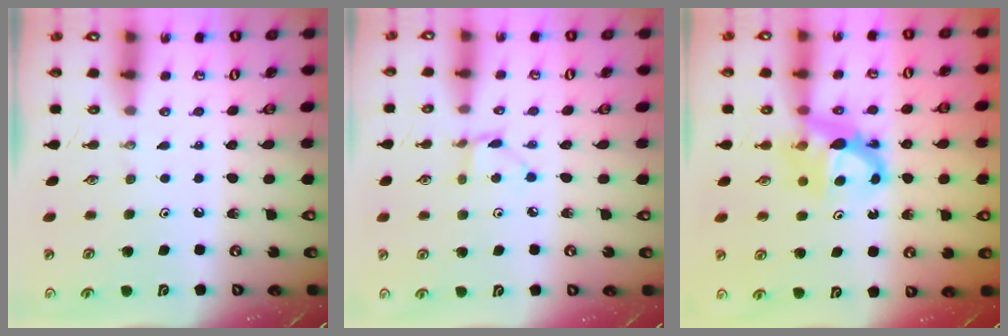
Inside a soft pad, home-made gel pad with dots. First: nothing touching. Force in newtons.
{"total": 2.8, "press": 2.7, "slide": 0.3}
{"total": 8.2, "press": 8.2, "slide": 0.2}